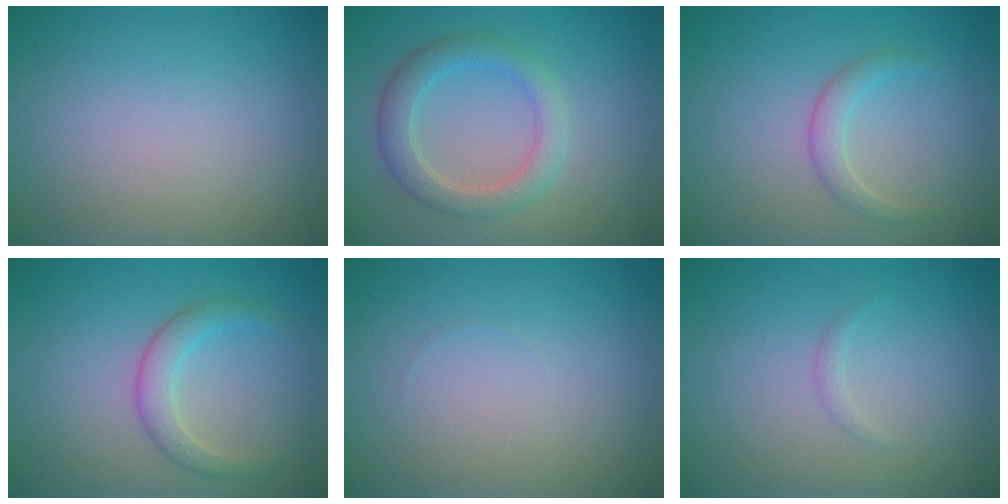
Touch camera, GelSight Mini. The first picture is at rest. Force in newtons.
{"total": 3.3, "press": 3.3, "slide": 0.0}
{"total": 1.7, "press": 1.7, "slide": 0.1}
{"total": 2.5, "press": 2.5, "slide": 0.2}
{"total": 0.0}
{"total": 0.6, "press": 0.6, "slide": 0.0}